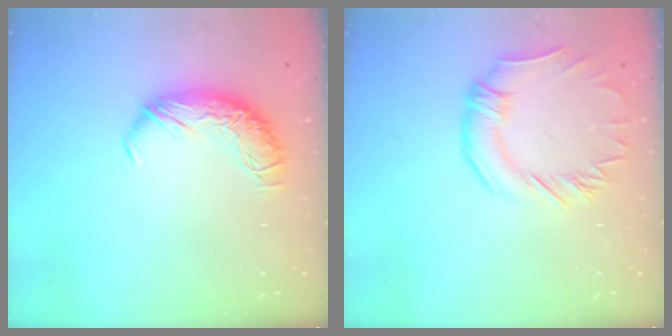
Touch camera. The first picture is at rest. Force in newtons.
{"total": 1.0, "press": 0.5, "slide": 0.8}